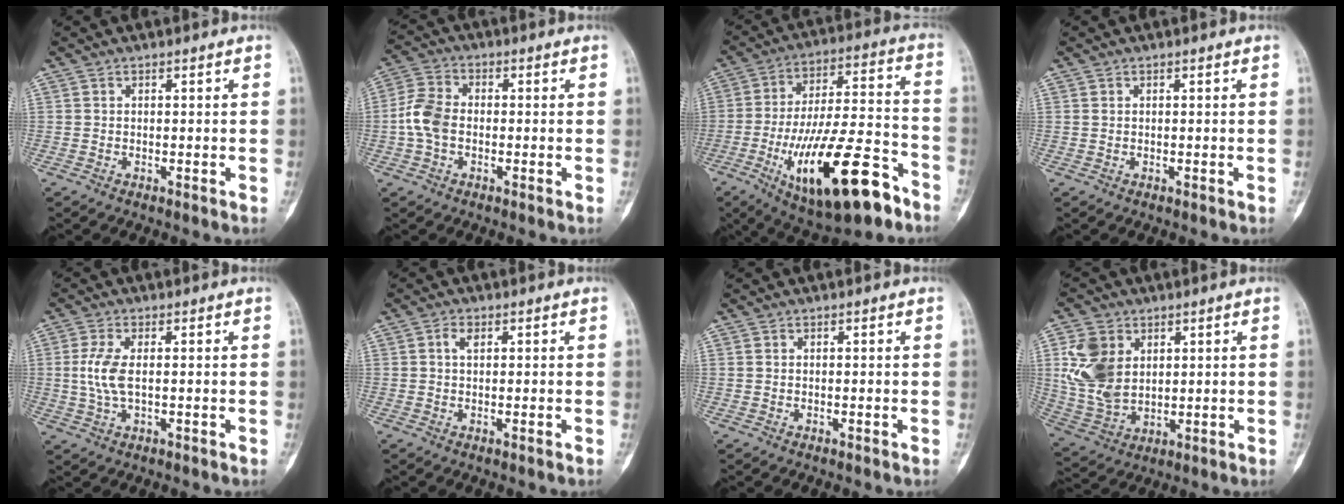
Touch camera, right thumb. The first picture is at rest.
{"total": 7.1, "force": [-1.0, 4.9, 5.0], "torque": [-0.105, 0.019, -0.030]}
{"total": 24.4, "force": [-11.8, 8.2, 19.7], "torque": [-0.324, 0.056, -0.180]}
{"total": 0.5, "force": [0.0, 0.4, 0.4], "torque": [-0.011, 0.000, 0.002]}
{"total": 5.6, "force": [0.2, 2.3, 5.1], "torque": [-0.123, 0.001, 0.002]}
{"total": 1.9, "force": [0.5, 1.0, 1.5], "torque": [-0.025, 0.001, 0.007]}
{"total": 0.0}
{"total": 11.8, "force": [3.0, 8.6, 7.5], "torque": [-0.137, -0.013, 0.070]}